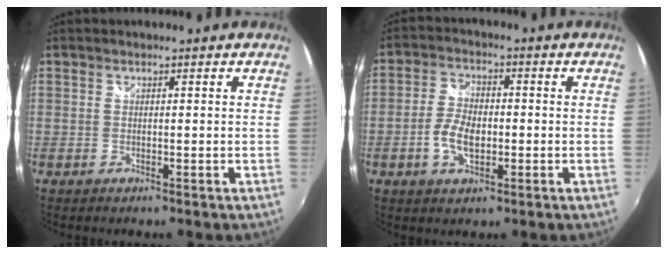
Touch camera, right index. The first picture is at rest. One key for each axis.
{"total": 6.5, "fx": -1.6, "fy": 3.6, "fz": 5.1, "tx": -0.108, "ty": 0.008, "tz": -0.027}